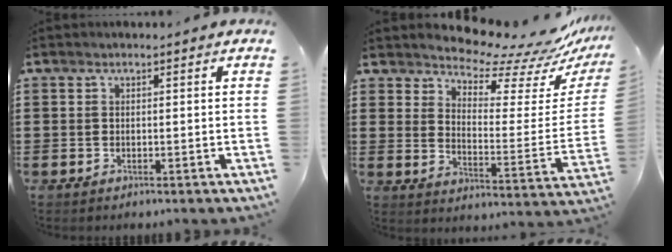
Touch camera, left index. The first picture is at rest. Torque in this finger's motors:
{"motor_torque": [2.14, 0.00, 0.25, -0.09]}